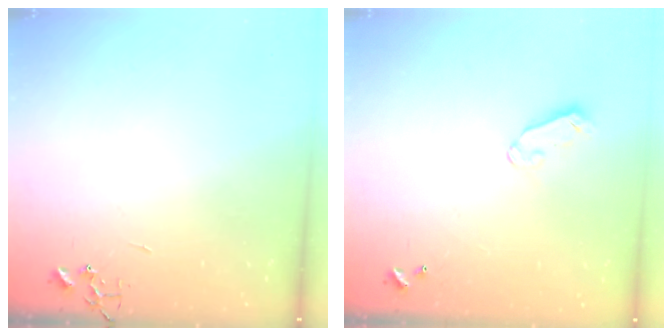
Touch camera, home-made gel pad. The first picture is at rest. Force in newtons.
{"total": 5.9, "press": 5.9, "slide": 0.6}